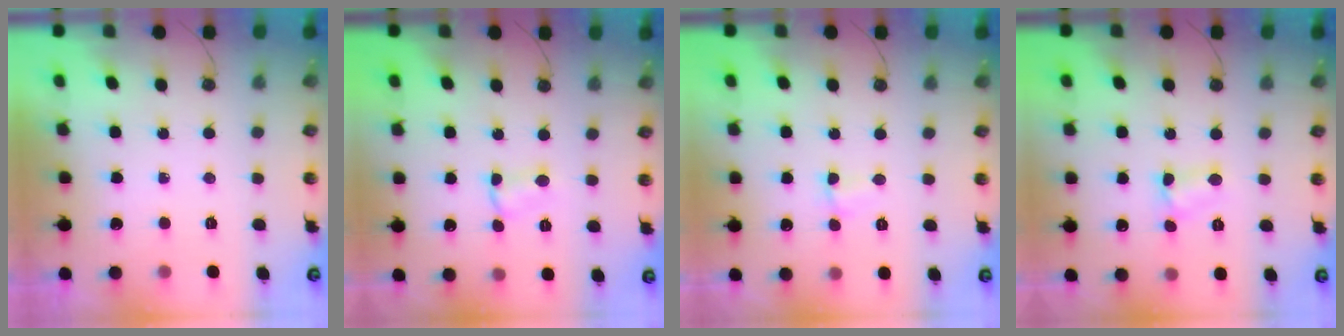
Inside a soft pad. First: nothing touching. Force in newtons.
{"total": 2.5, "press": 2.5, "slide": 0.4}
{"total": 2.3, "press": 1.9, "slide": 1.4}
{"total": 4.5, "press": 4.4, "slide": 0.6}